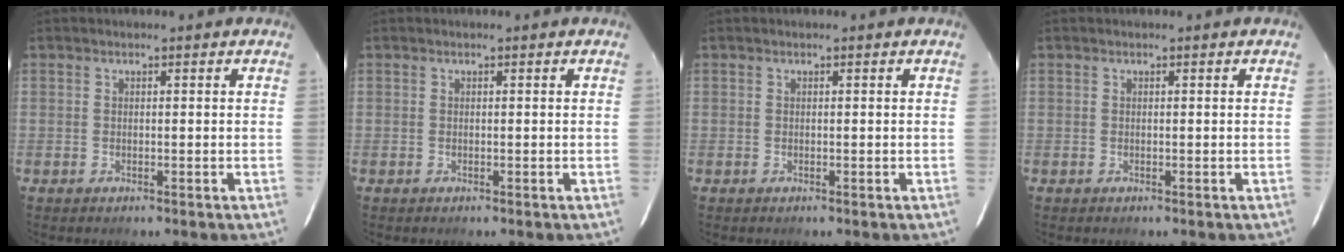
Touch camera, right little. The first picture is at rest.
{"total": 0.0}
{"total": 0.0}
{"total": 0.0}